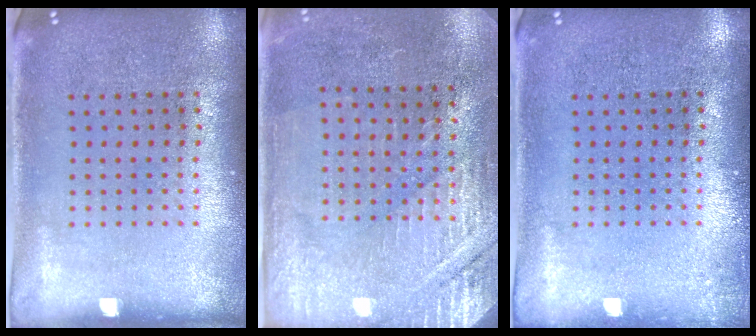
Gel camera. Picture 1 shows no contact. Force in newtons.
{"total": 2.8, "press": 2.8, "slide": 0.5}
{"total": 0.7, "press": 0.7, "slide": 0.2}